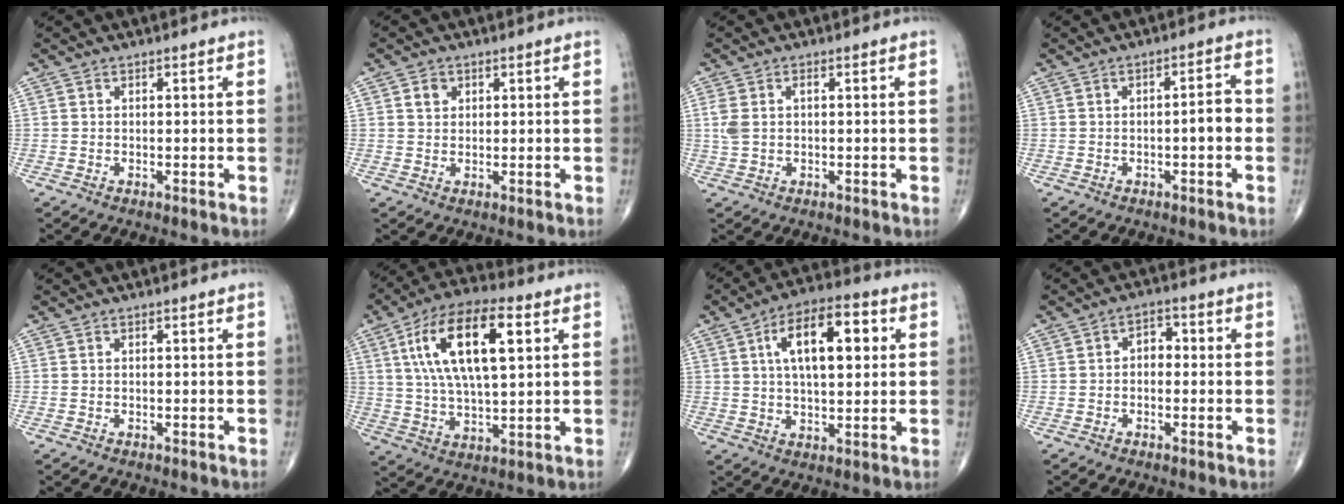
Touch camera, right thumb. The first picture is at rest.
{"total": 2.4, "force": [1.0, 2.0, 1.0], "torque": [-0.011, -0.003, 0.016]}
{"total": 3.5, "force": [0.5, 2.0, 2.8], "torque": [-0.082, 0.011, 0.012]}
{"total": 6.9, "force": [-2.3, 3.6, 5.4], "torque": [-0.047, 0.041, -0.037]}
{"total": 0.0}
{"total": 17.8, "force": [5.4, 7.1, 15.4], "torque": [-0.276, 0.005, 0.093]}
{"total": 14.3, "force": [3.8, 6.5, 12.1], "torque": [-0.178, 0.009, 0.058]}
{"total": 3.4, "force": [-0.1, 2.4, 2.5], "torque": [-0.018, 0.015, -0.013]}